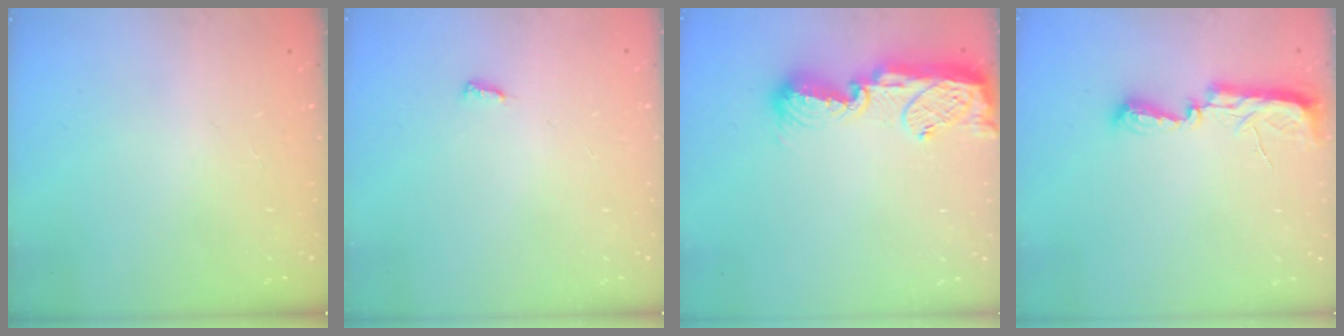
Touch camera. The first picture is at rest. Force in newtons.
{"total": 4.5, "press": 4.5, "slide": 0.4}
{"total": 12.6, "press": 12.6, "slide": 1.0}
{"total": 7.7, "press": 7.7, "slide": 0.7}